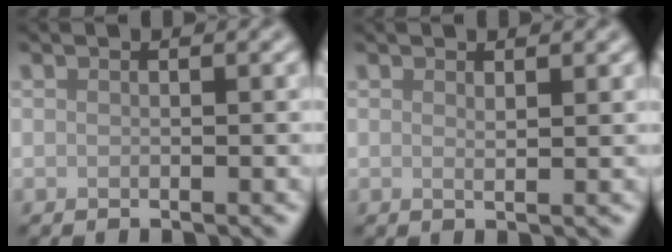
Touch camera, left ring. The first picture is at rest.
{"total": 0.9, "force": [0.6, 0.1, 0.6], "torque": [-0.009, -0.003, 0.010]}